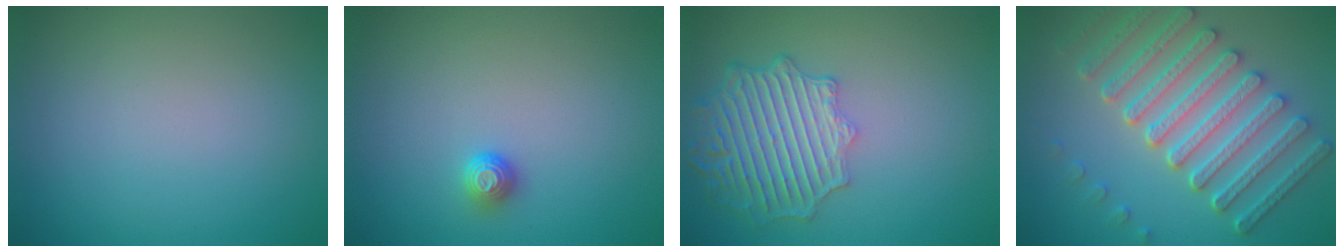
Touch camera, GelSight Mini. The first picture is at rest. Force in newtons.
{"total": 1.2, "press": 1.1, "slide": 0.4}
{"total": 6.3, "press": 5.2, "slide": 3.6}
{"total": 7.9, "press": 6.4, "slide": 4.5}